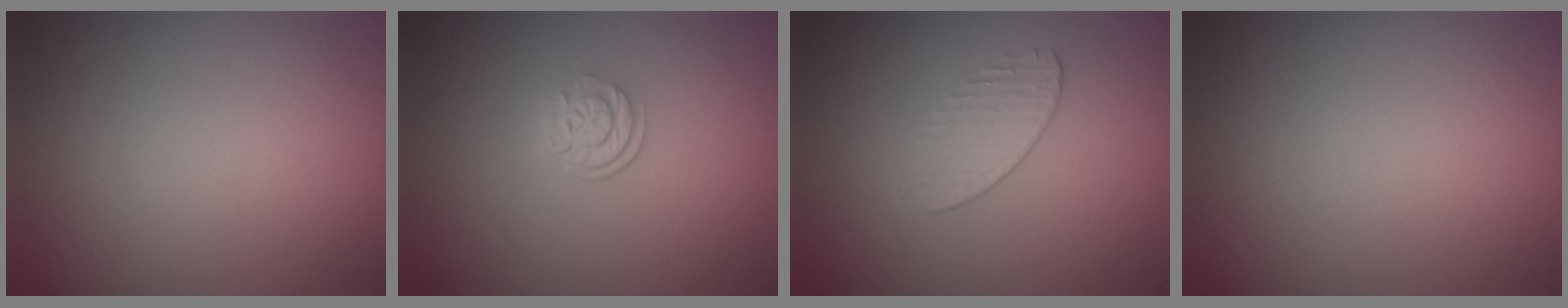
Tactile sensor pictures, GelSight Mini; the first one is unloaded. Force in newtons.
{"total": 2.5, "press": 1.8, "slide": 1.7}
{"total": 1.3, "press": 0.7, "slide": 1.1}
{"total": 0.0}